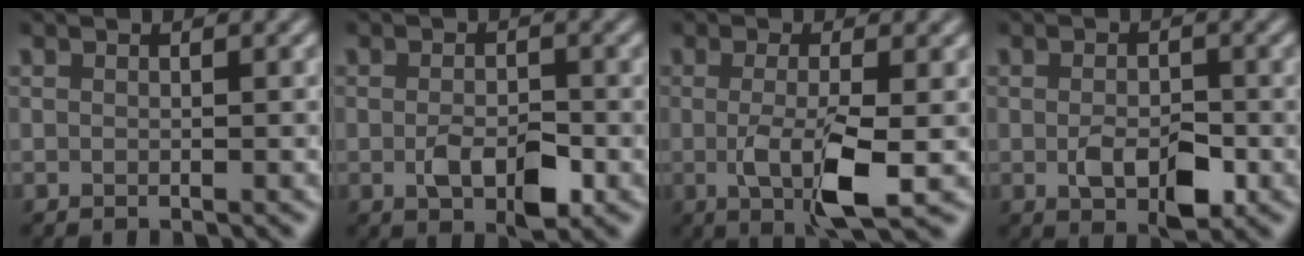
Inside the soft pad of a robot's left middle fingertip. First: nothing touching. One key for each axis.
{"total": 3.5, "fx": -1.1, "fy": 1.8, "fz": 2.7, "tx": -0.050, "ty": -0.006, "tz": -0.018}
{"total": 5.4, "fx": -1.1, "fy": 1.4, "fz": 5.1, "tx": -0.101, "ty": -0.015, "tz": -0.021}
{"total": 3.7, "fx": -1.0, "fy": 2.1, "fz": 2.8, "tx": -0.051, "ty": -0.007, "tz": -0.017}